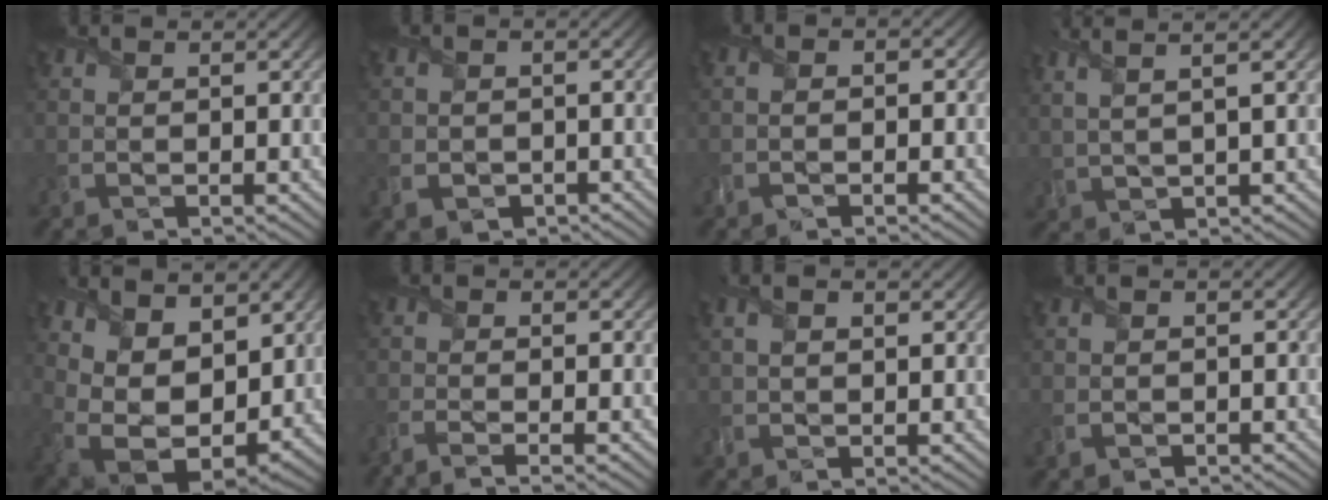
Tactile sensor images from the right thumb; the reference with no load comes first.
{"total": 2.3, "force": [-1.3, 1.7, 0.5], "torque": [-0.014, -0.006, -0.025]}
{"total": 2.1, "force": [-1.0, 1.5, 1.2], "torque": [0.002, 0.002, -0.032]}
{"total": 6.0, "force": [3.2, 1.0, 4.9], "torque": [-0.080, 0.027, 0.039]}
{"total": 12.2, "force": [2.8, 7.9, 8.8], "torque": [-0.197, -0.019, 0.058]}
{"total": 3.2, "force": [-2.3, 0.1, 2.2], "torque": [-0.047, -0.005, -0.056]}
{"total": 2.2, "force": [0.6, 1.0, 1.8], "torque": [-0.041, 0.002, 0.012]}
{"total": 1.1, "force": [-0.9, 0.6, 0.2], "torque": [-0.005, -0.001, -0.017]}